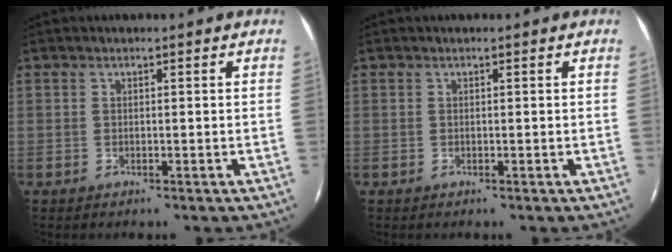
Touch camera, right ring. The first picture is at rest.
{"total": 0.0}